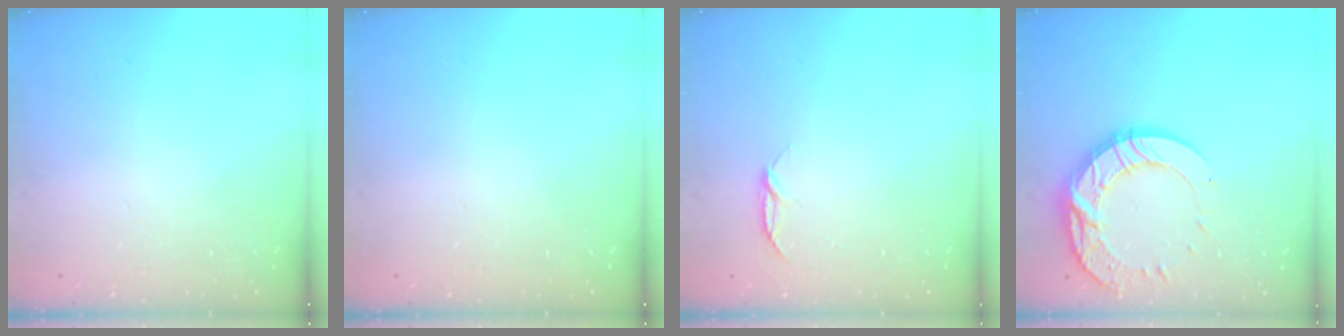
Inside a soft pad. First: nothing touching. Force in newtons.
{"total": 0.0}
{"total": 4.0, "press": 4.0, "slide": 0.4}
{"total": 17.3, "press": 17.2, "slide": 1.9}